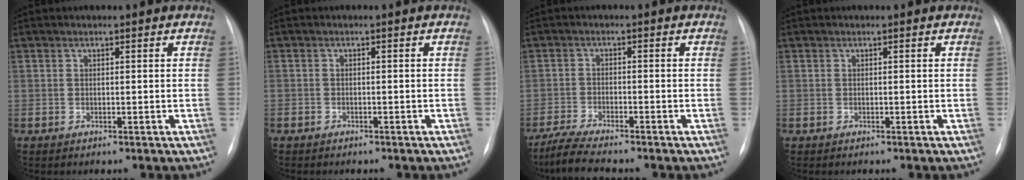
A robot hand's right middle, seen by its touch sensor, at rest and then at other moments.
{"total": 1.6, "force": [-1.3, 0.8, 0.5], "torque": [-0.010, 0.000, -0.013]}
{"total": 6.0, "force": [-5.2, 0.1, 3.0], "torque": [-0.057, -0.021, -0.091]}
{"total": 0.0}